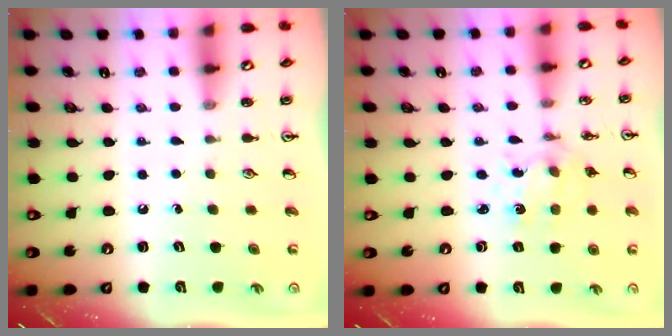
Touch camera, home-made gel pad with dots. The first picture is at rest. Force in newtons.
{"total": 2.7, "press": 2.7, "slide": 0.3}